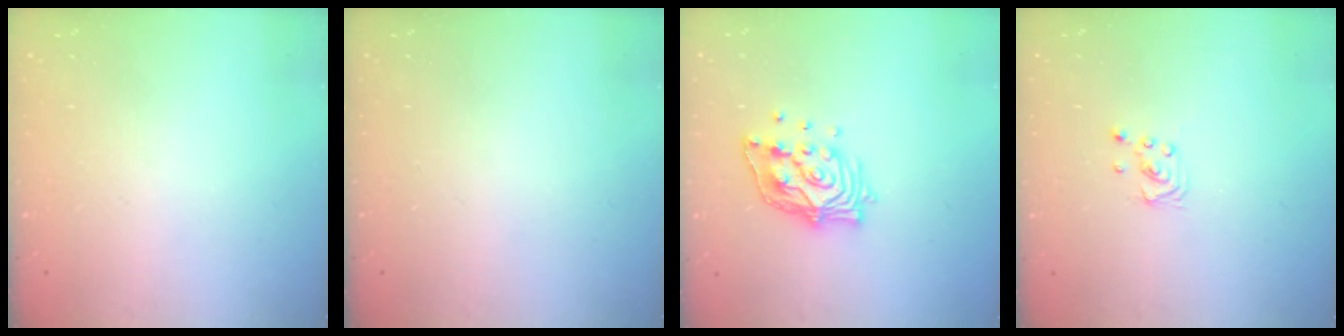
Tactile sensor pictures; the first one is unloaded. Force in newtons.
{"total": 0.0}
{"total": 12.4, "press": 12.4, "slide": 1.2}
{"total": 2.1, "press": 2.1, "slide": 0.2}